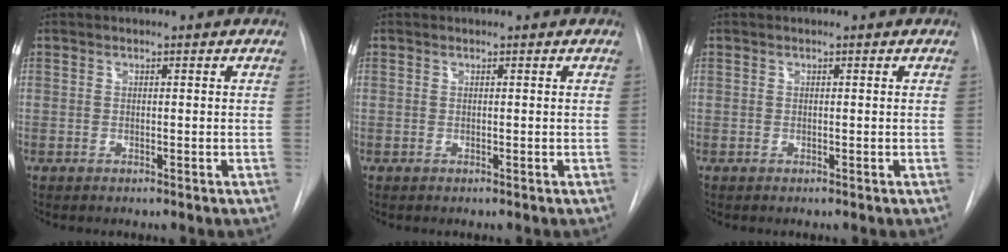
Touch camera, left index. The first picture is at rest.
{"total": 0.0}
{"total": 0.0}